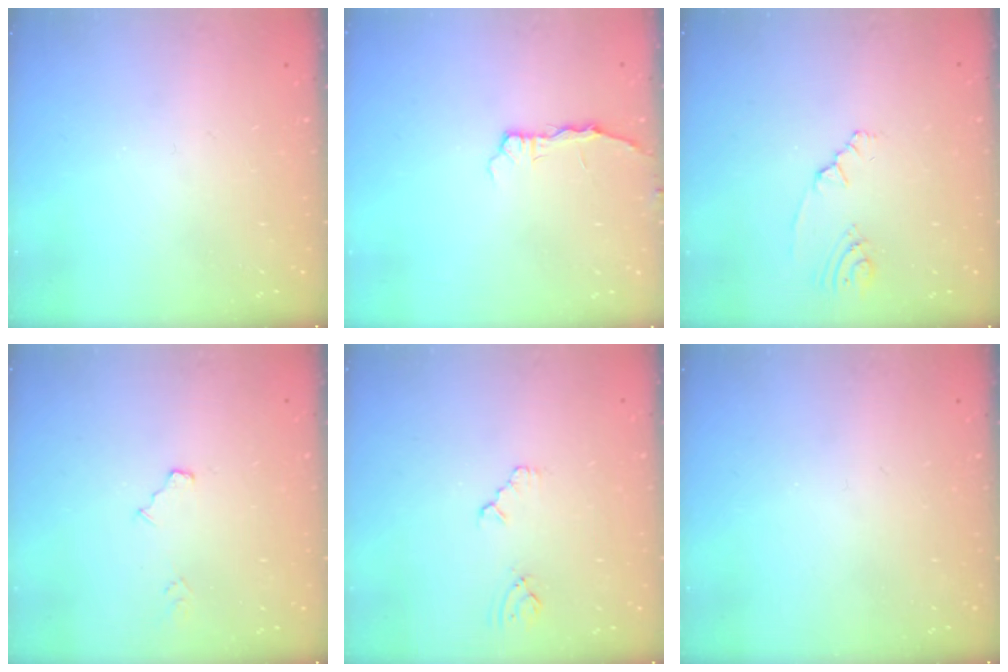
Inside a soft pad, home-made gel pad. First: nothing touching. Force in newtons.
{"total": 2.8, "press": 2.8, "slide": 0.3}
{"total": 2.5, "press": 2.3, "slide": 1.0}
{"total": 4.4, "press": 4.3, "slide": 0.5}
{"total": 2.3, "press": 2.3, "slide": 0.4}
{"total": 0.0}